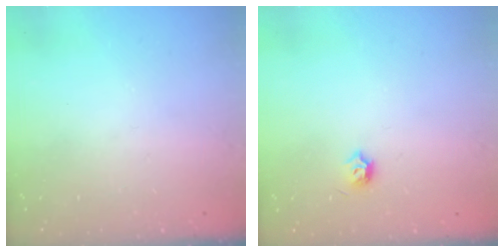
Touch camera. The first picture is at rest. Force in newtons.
{"total": 3.7, "press": 3.6, "slide": 0.9}